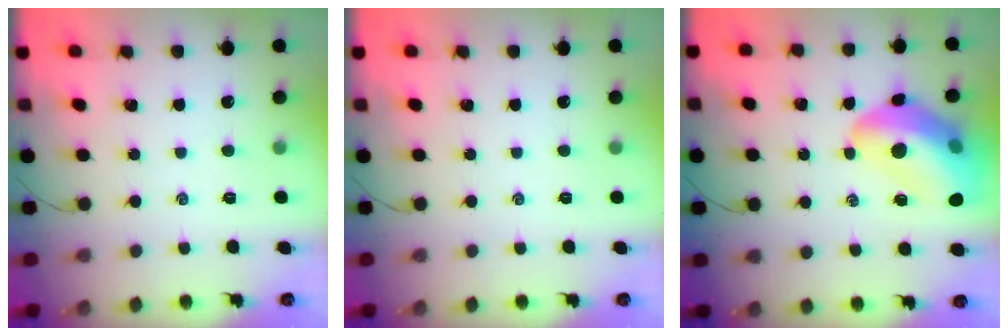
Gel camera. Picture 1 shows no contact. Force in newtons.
{"total": 0.0}
{"total": 19.9, "press": 19.5, "slide": 4.1}